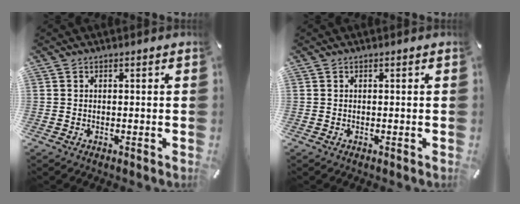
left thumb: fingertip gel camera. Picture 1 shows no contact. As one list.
[{"total": 0.0}]